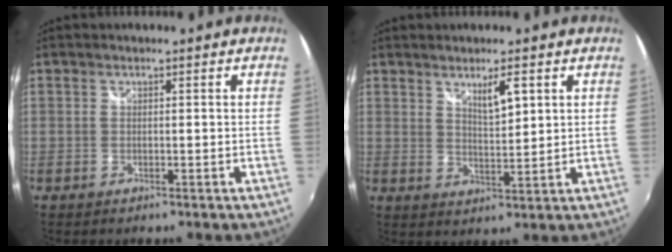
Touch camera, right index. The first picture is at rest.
{"total": 4.9, "force": [2.9, 1.1, 3.9], "torque": [-0.065, -0.002, 0.054]}